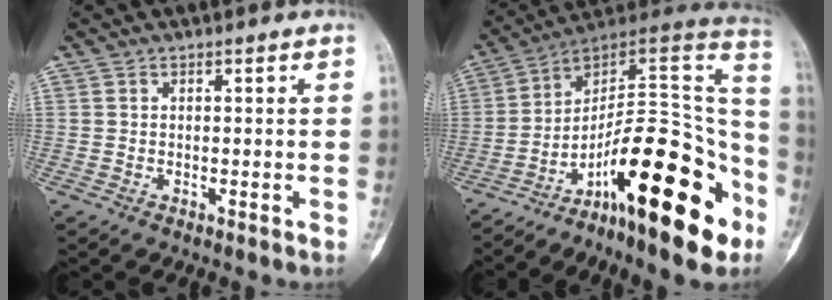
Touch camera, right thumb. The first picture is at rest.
{"total": 26.0, "force": [-12.4, 8.5, 21.2], "torque": [-0.264, 0.100, -0.187]}